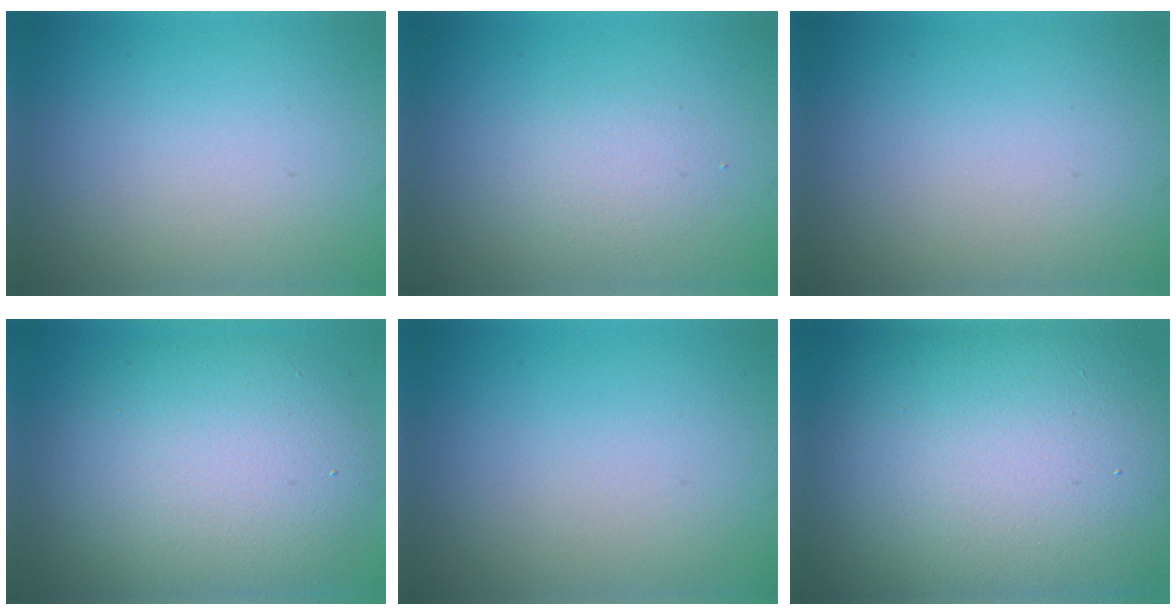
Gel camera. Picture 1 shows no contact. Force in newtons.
{"total": 1.9, "press": 1.9, "slide": 0.1}
{"total": 0.0}
{"total": 10.5, "press": 10.5, "slide": 0.6}
{"total": 0.0}
{"total": 18.7, "press": 18.7, "slide": 1.1}